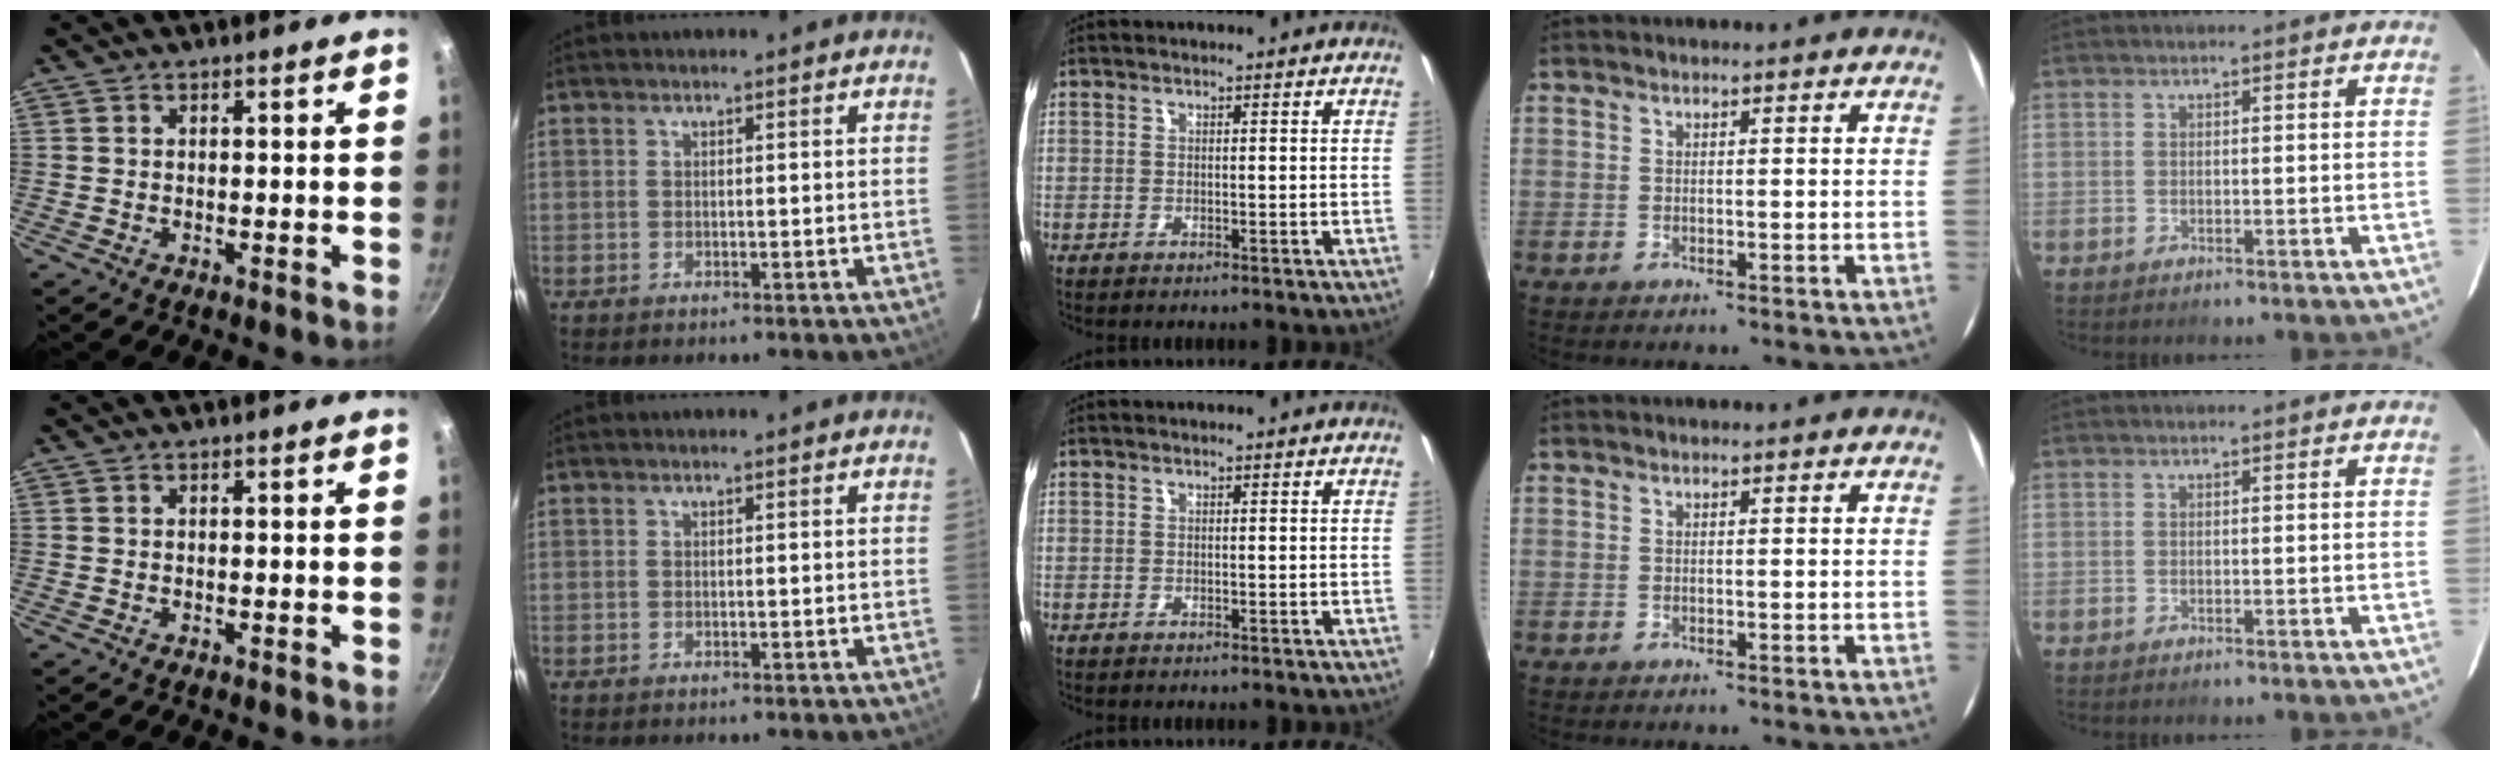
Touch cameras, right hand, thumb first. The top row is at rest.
{}